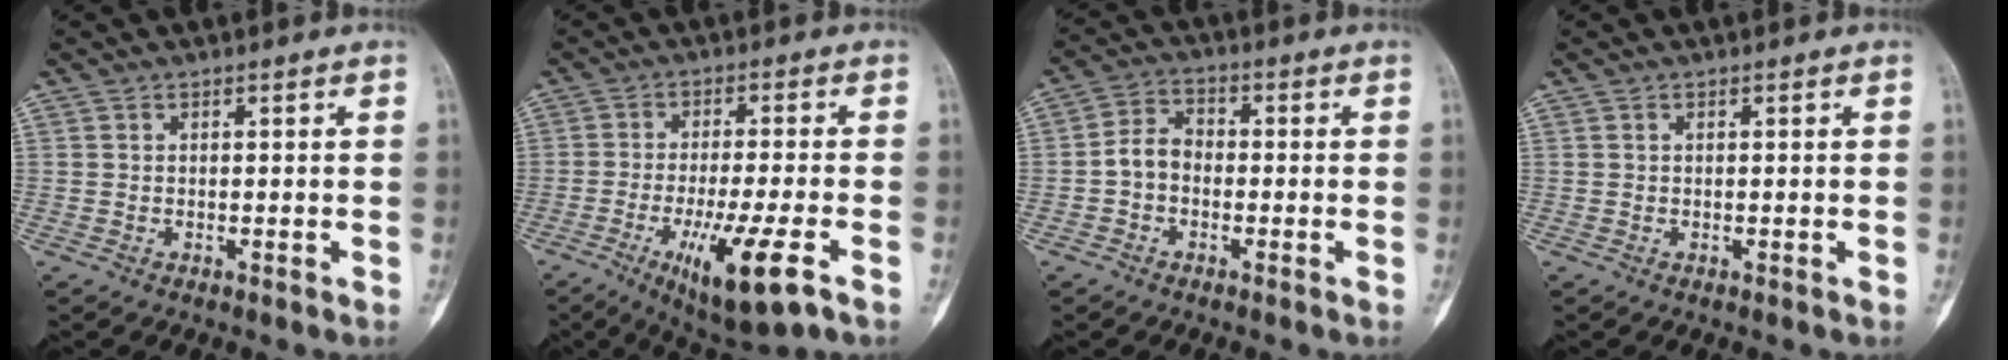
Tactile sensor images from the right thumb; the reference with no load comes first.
{"total": 12.5, "force": [-5.4, 2.0, 11.1], "torque": [-0.202, -0.006, -0.083]}
{"total": 5.3, "force": [-1.2, 4.0, 3.3], "torque": [-0.042, 0.022, -0.035]}
{"total": 0.0}